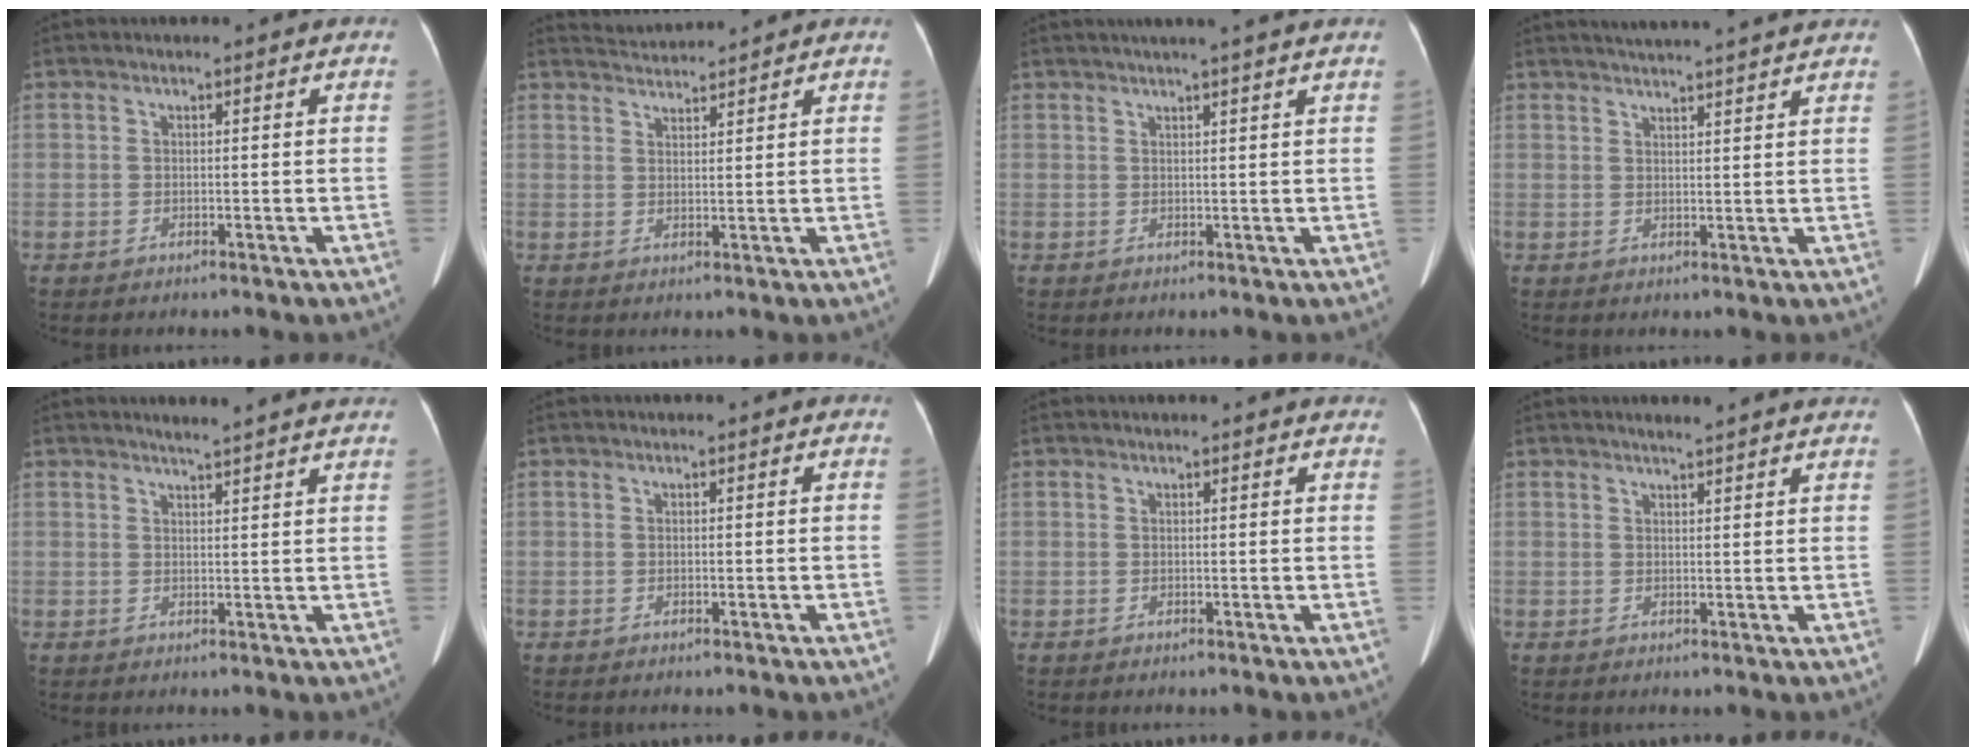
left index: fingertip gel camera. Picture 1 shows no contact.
{"total": 3.3, "force": [3.3, -0.4, -0.3], "torque": [-0.003, 0.016, 0.065]}
{"total": 6.1, "force": [5.1, -0.8, 3.2], "torque": [-0.045, 0.021, 0.061]}
{"total": 11.1, "force": [10.2, -0.2, 4.5], "torque": [-0.069, 0.022, 0.125]}
{"total": 6.2, "force": [5.7, -0.2, 2.5], "torque": [-0.039, 0.011, 0.062]}
{"total": 0.0}
{"total": 2.7, "force": [2.5, 0.6, 0.6], "torque": [-0.013, 0.007, 0.015]}
{"total": 5.1, "force": [4.7, -0.1, 2.1], "torque": [-0.030, 0.012, 0.050]}